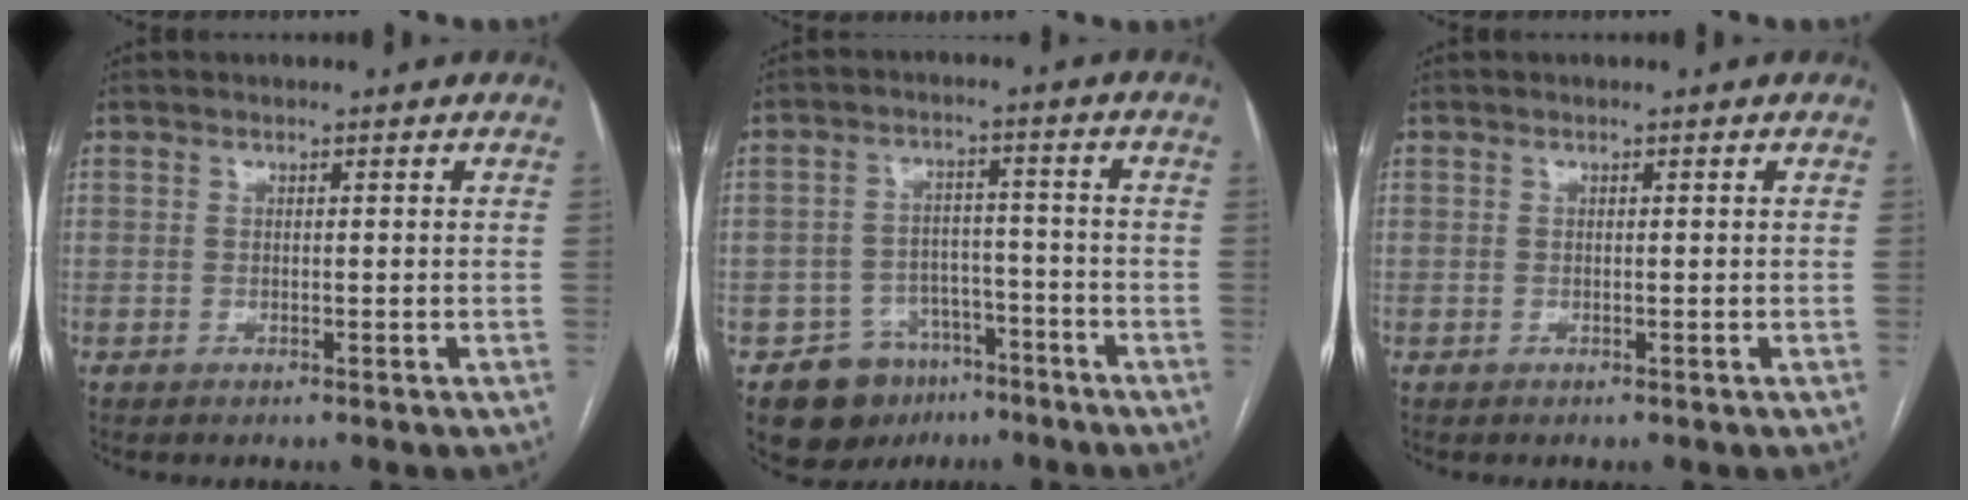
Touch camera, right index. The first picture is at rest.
{"total": 9.1, "force": [-5.8, 6.6, 2.3], "torque": [-0.030, 0.021, -0.084]}
{"total": 0.0}